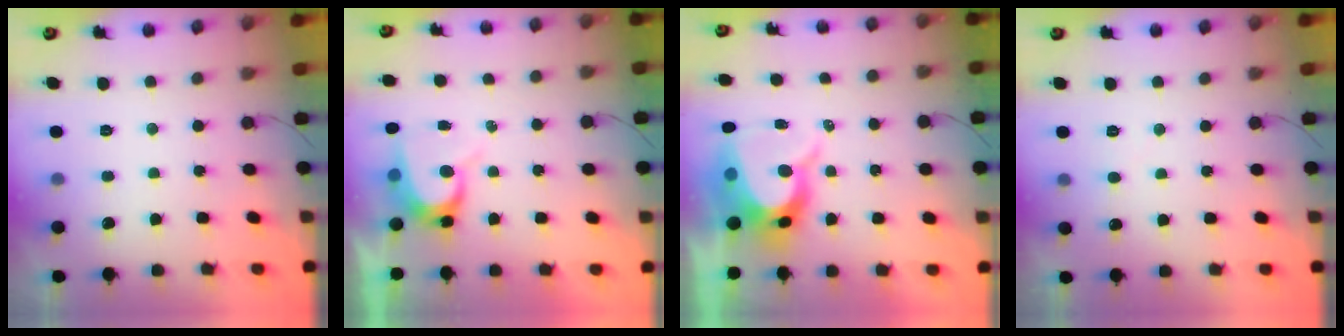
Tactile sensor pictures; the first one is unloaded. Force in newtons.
{"total": 8.1, "press": 8.0, "slide": 0.9}
{"total": 10.8, "press": 10.8, "slide": 0.6}
{"total": 3.8, "press": 3.8, "slide": 0.3}